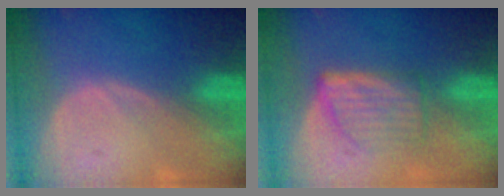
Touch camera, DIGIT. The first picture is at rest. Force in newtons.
{"total": 6.1, "press": 5.4, "slide": 2.7}